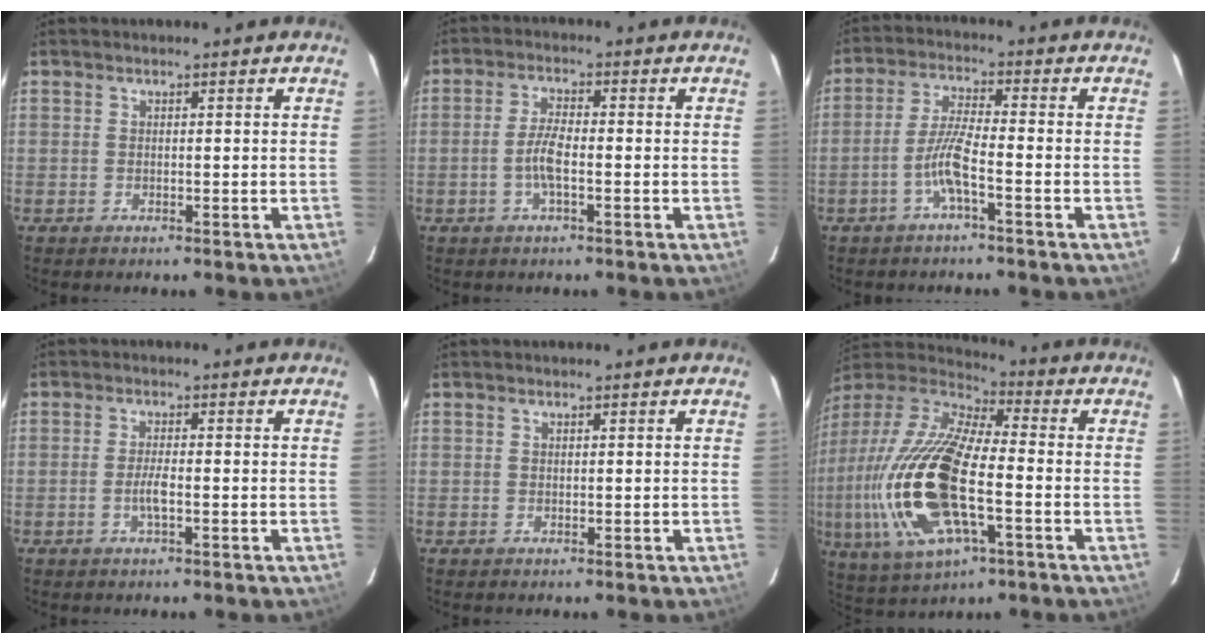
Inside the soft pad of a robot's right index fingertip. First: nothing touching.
{"total": 4.5, "force": [-1.3, 1.1, 4.2], "torque": [-0.090, 0.004, -0.027]}
{"total": 5.6, "force": [-2.7, 0.1, 4.9], "torque": [-0.107, 0.005, -0.053]}
{"total": 2.8, "force": [-1.0, 0.4, 2.6], "torque": [-0.052, -0.002, -0.018]}
{"total": 0.0}
{"total": 26.5, "force": [-5.4, 10.2, 23.9], "torque": [-0.496, -0.035, -0.101]}